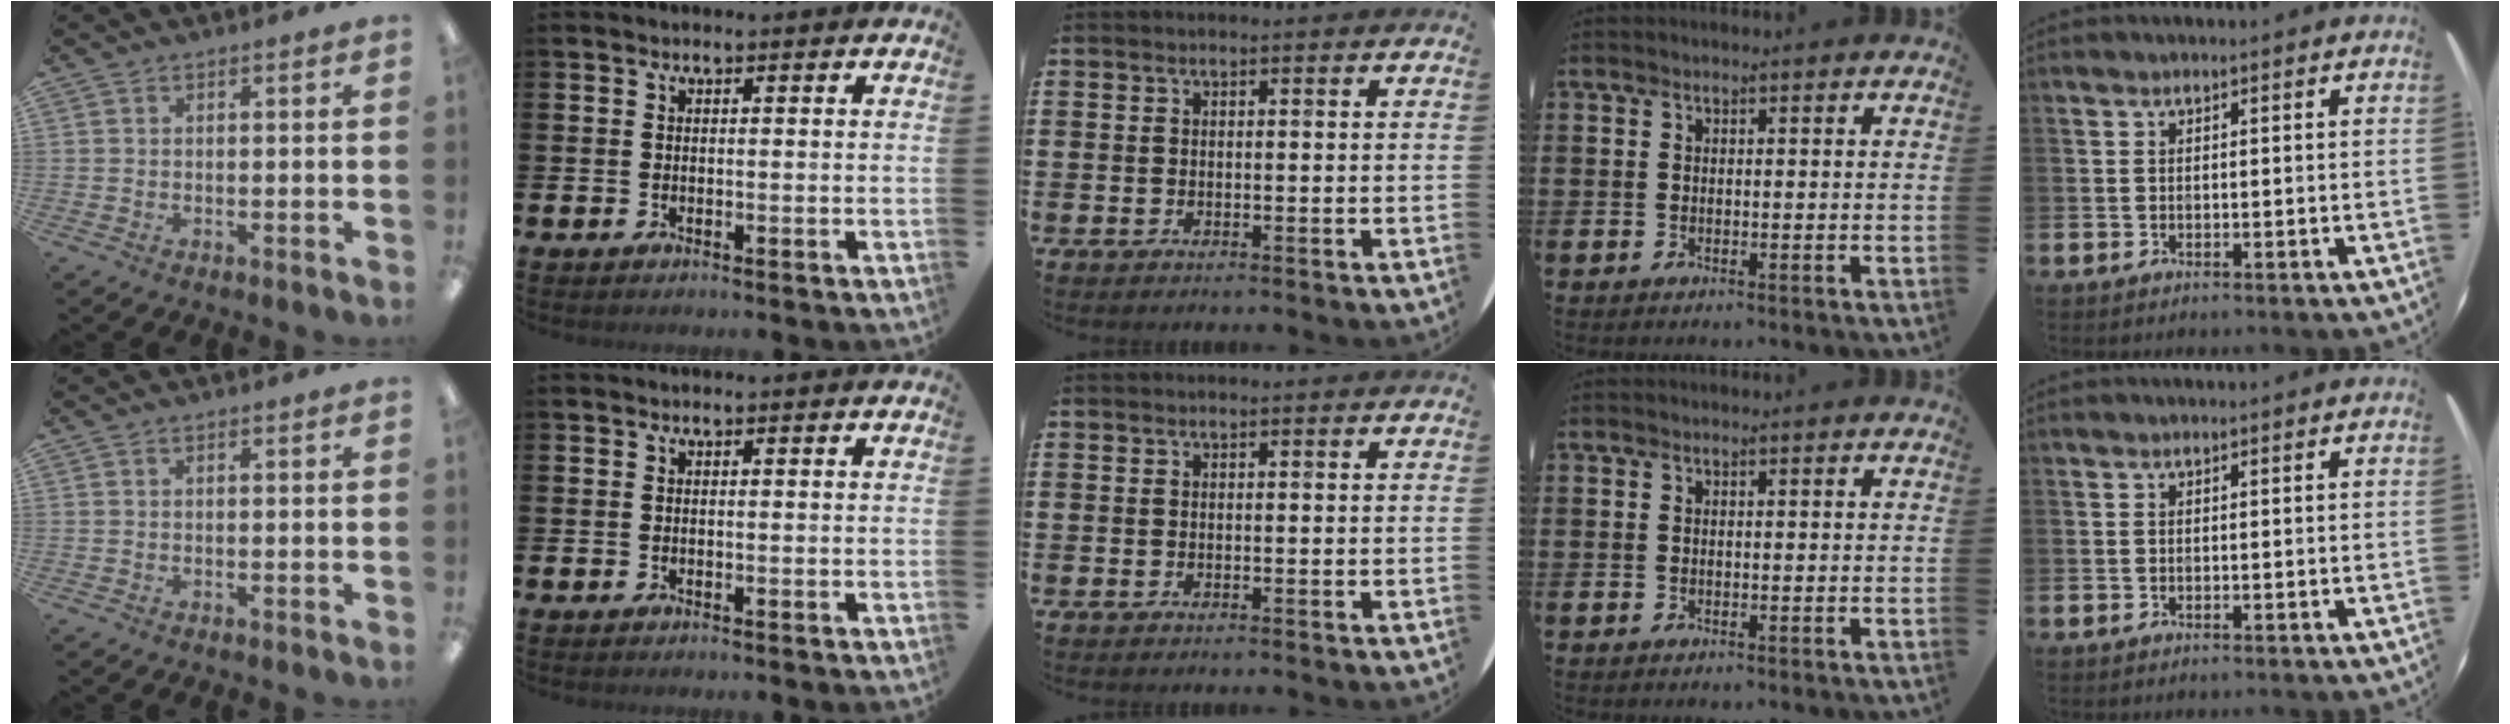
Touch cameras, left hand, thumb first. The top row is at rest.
{}